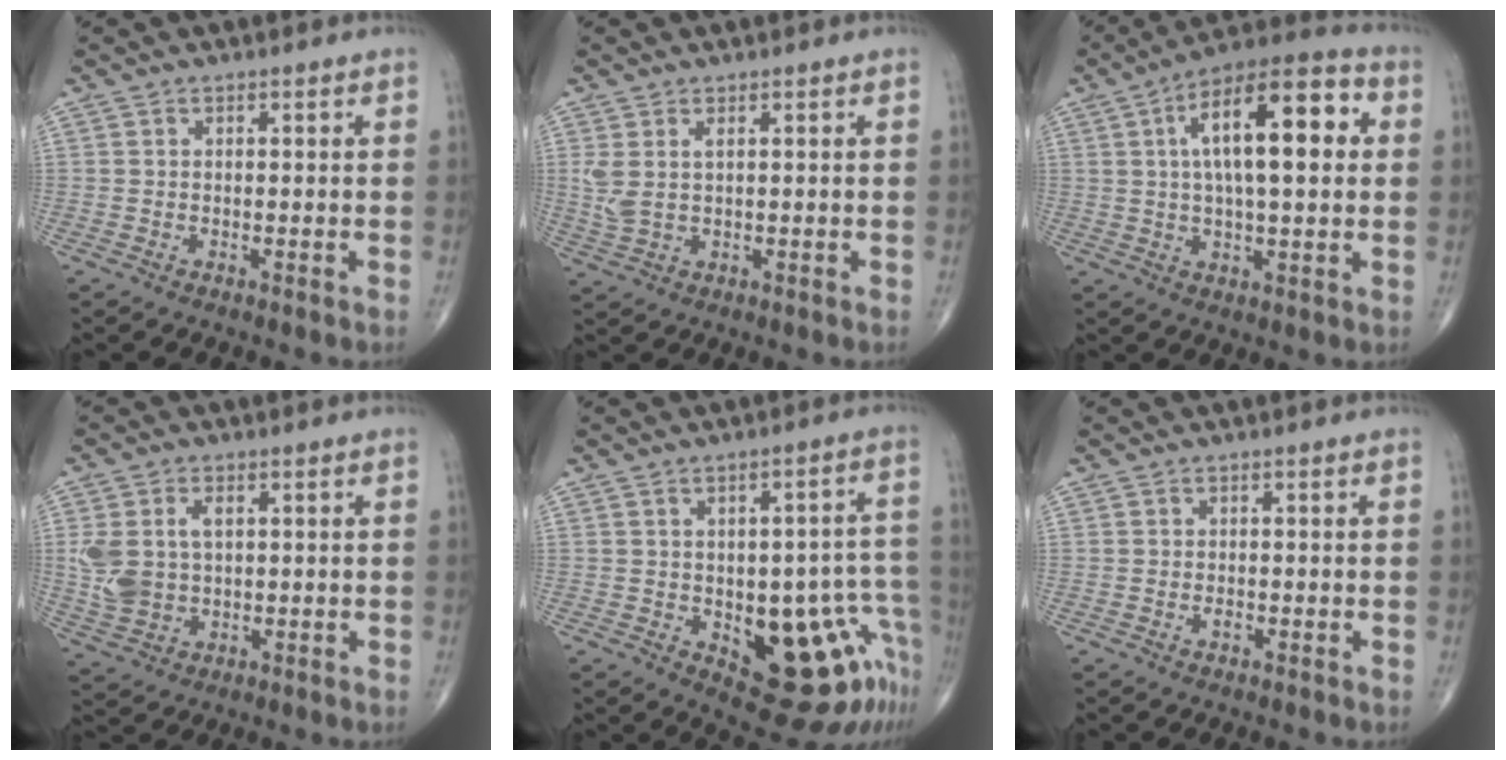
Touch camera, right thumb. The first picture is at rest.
{"total": 4.1, "force": [1.2, 1.7, 3.6], "torque": [-0.095, 0.003, 0.033]}
{"total": 18.7, "force": [3.8, 6.9, 16.9], "torque": [-0.250, 0.022, 0.050]}
{"total": 8.3, "force": [1.3, 5.4, 6.1], "torque": [-0.129, 0.004, 0.036]}
{"total": 16.5, "force": [-6.1, 7.2, 13.6], "torque": [-0.107, 0.042, -0.058]}
{"total": 1.0, "force": [-0.4, 0.6, 0.7], "torque": [-0.011, 0.001, -0.008]}